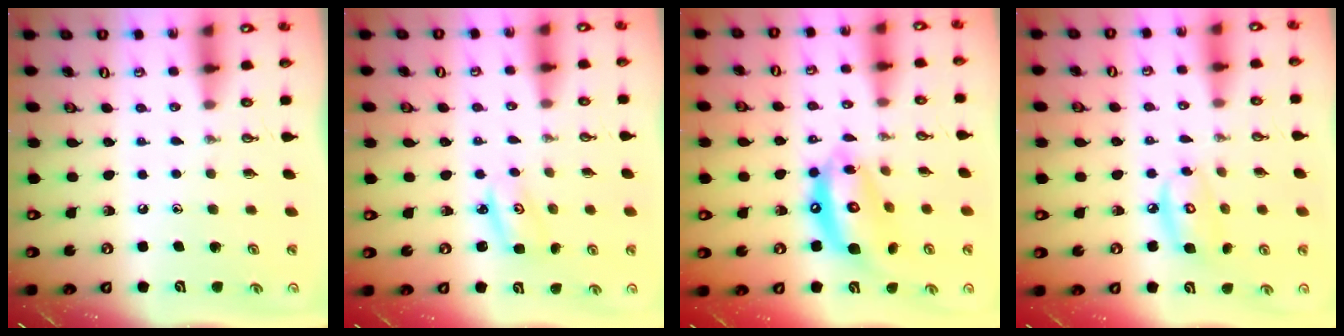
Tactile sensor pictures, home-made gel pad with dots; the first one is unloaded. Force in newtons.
{"total": 2.8, "press": 2.8, "slide": 0.2}
{"total": 13.5, "press": 13.4, "slide": 0.9}
{"total": 7.9, "press": 7.8, "slide": 0.5}